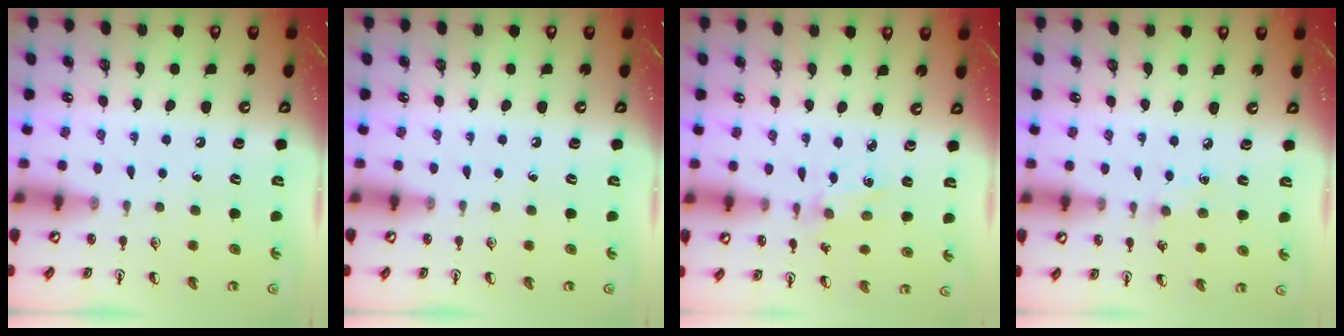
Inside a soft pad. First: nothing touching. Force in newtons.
{"total": 0.0}
{"total": 0.9, "press": 0.9, "slide": 0.2}
{"total": 5.9, "press": 5.8, "slide": 0.6}